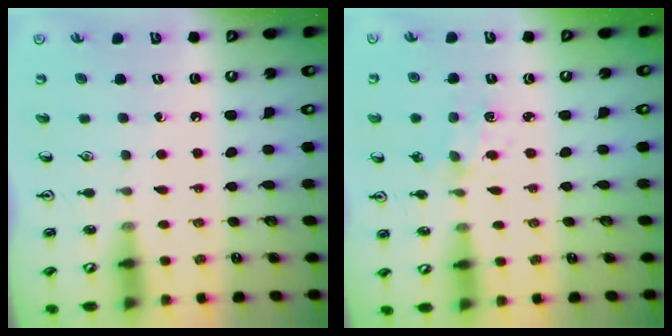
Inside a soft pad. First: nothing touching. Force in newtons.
{"total": 2.0, "press": 2.0, "slide": 0.4}